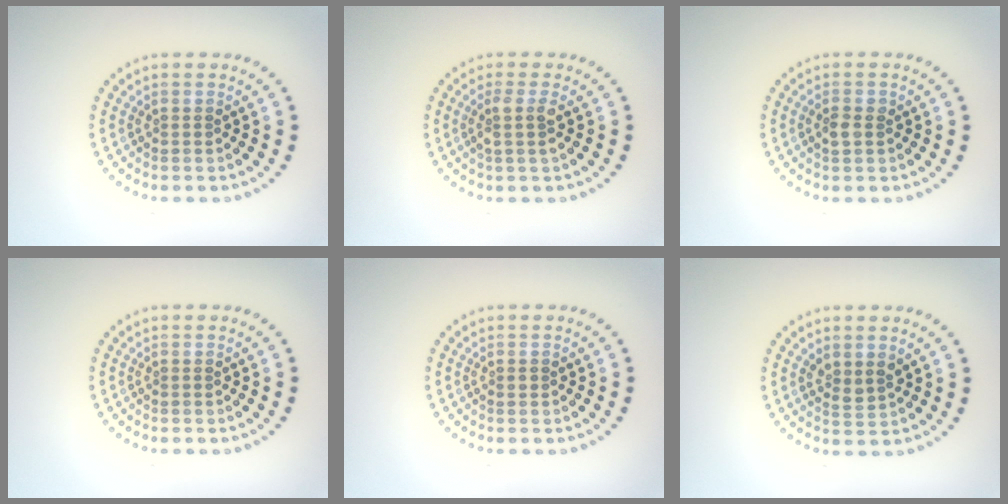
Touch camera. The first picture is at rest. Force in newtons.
{"total": 1.9, "press": 1.5, "slide": 1.2}
{"total": 1.4, "press": 1.4, "slide": 0.1}
{"total": 0.0}
{"total": 0.6, "press": 0.6, "slide": 0.0}
{"total": 1.5, "press": 1.3, "slide": 0.8}